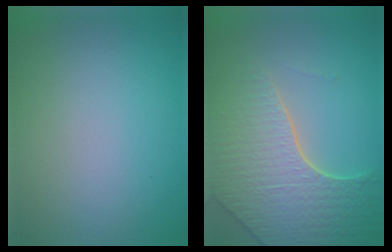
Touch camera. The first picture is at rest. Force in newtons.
{"total": 8.0, "press": 5.7, "slide": 5.7}